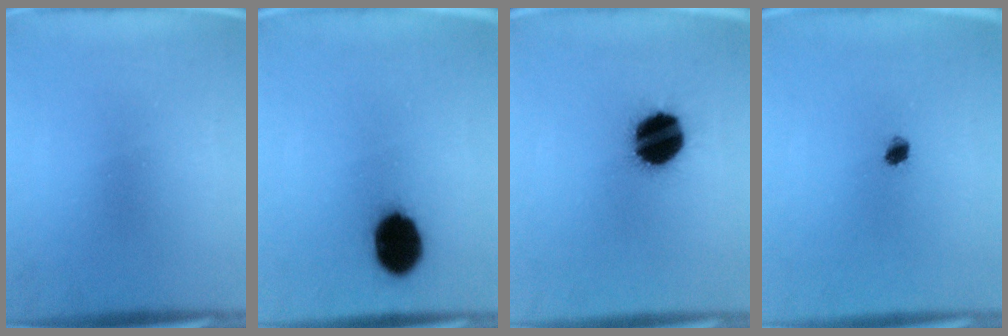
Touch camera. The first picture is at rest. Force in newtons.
{"total": 11.7}
{"total": 16.6}
{"total": 2.1}